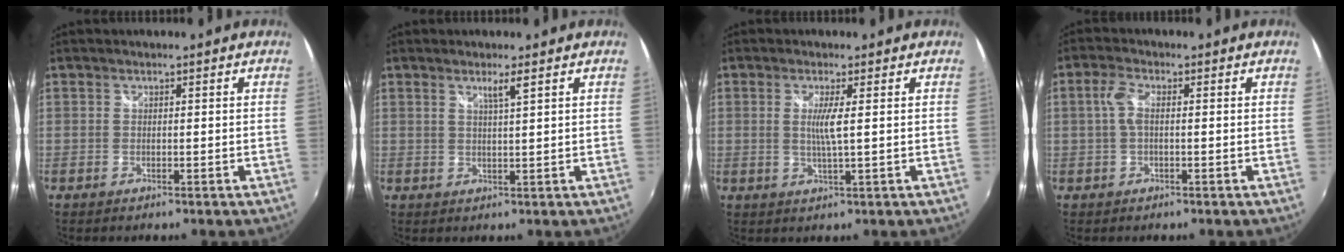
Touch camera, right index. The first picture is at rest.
{"total": 2.3, "force": [1.4, -0.4, 1.8], "torque": [-0.031, -0.003, 0.024]}
{"total": 3.4, "force": [0.5, -0.4, 3.4], "torque": [-0.062, -0.007, 0.007]}
{"total": 3.3, "force": [0.1, 1.2, 3.1], "torque": [-0.066, 0.005, 0.005]}